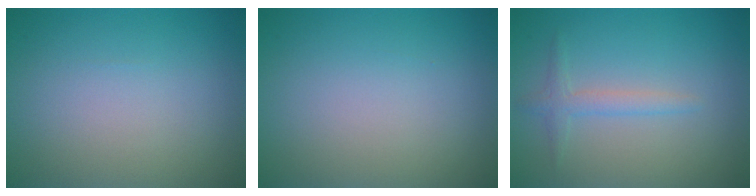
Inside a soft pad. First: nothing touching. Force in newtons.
{"total": 0.0}
{"total": 1.7, "press": 1.7, "slide": 0.1}